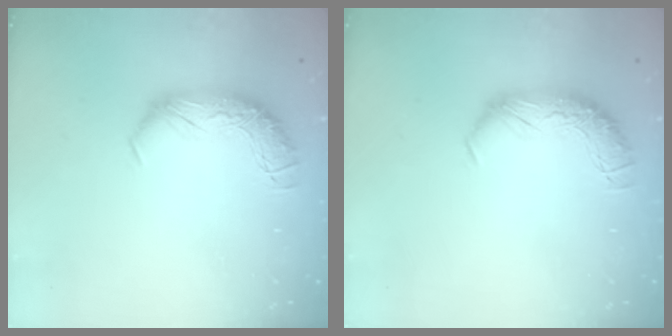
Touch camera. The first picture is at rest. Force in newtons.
{"total": 0.0}